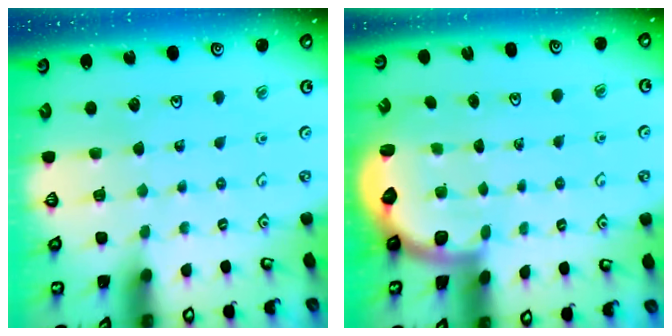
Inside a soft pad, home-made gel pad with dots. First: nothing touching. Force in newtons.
{"total": 2.5, "press": 2.2, "slide": 1.3}